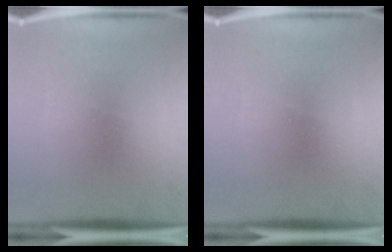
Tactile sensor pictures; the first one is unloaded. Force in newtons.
{"total": 0.0}